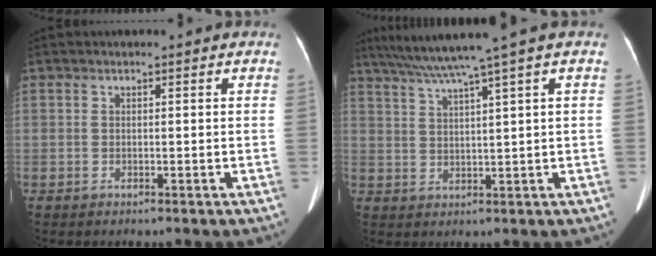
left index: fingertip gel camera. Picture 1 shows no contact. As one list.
[{"total": 8.2, "force": [5.9, -2.2, 5.2], "torque": [-0.086, 0.021, 0.102]}]